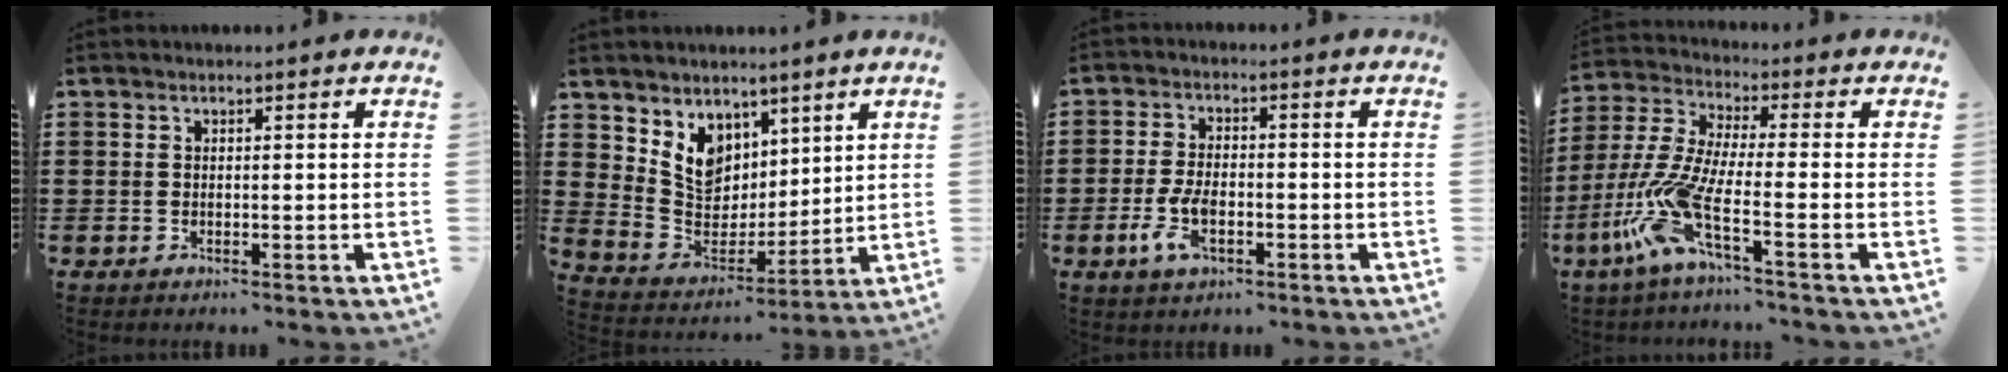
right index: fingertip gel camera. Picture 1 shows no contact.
{"total": 7.5, "force": [4.6, 5.8, 1.1], "torque": [-0.068, -0.035, 0.091]}
{"total": 5.5, "force": [-1.9, 2.7, 4.4], "torque": [-0.104, -0.004, -0.038]}
{"total": 10.4, "force": [-4.7, 2.4, 8.9], "torque": [-0.230, -0.020, -0.100]}